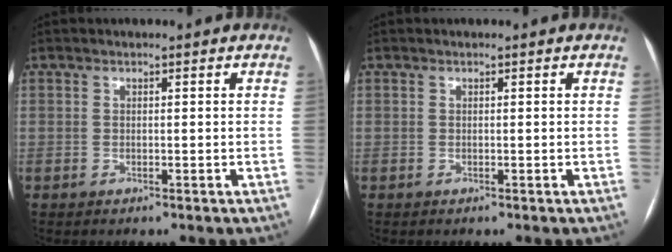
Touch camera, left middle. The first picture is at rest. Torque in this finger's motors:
{"motor_torque": [0.03, -0.22, 0.00, 0.00]}